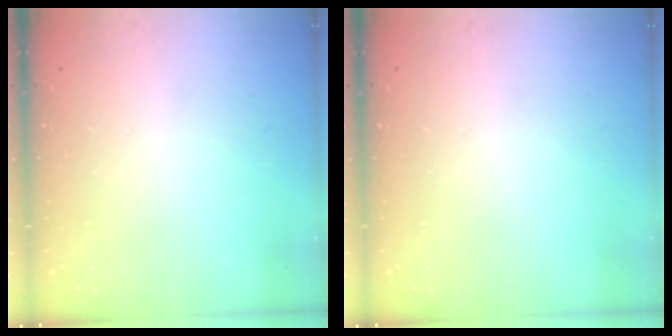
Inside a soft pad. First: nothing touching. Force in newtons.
{"total": 0.0}